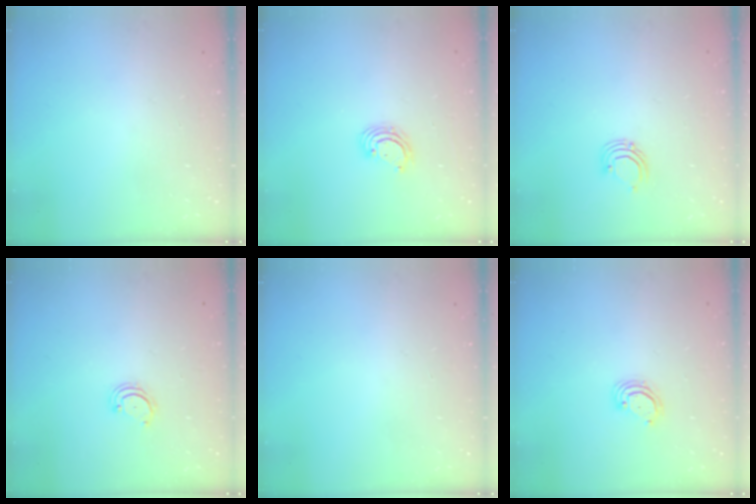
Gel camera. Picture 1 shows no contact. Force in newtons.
{"total": 4.0, "press": 3.9, "slide": 0.2}
{"total": 3.5, "press": 3.5, "slide": 0.2}
{"total": 2.9, "press": 2.9, "slide": 0.3}
{"total": 0.0}
{"total": 3.0, "press": 2.9, "slide": 0.3}